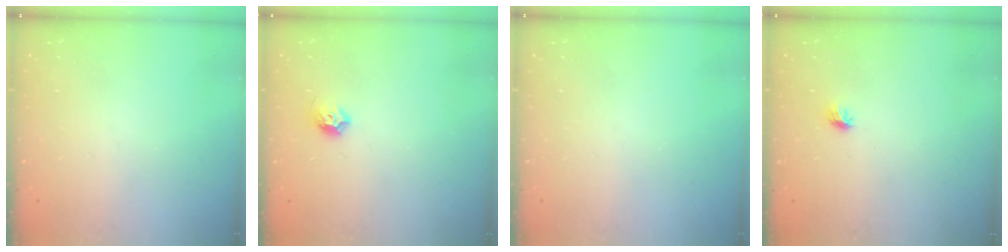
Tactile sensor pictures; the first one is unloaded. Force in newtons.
{"total": 5.7, "press": 5.6, "slide": 1.0}
{"total": 0.0}
{"total": 4.2, "press": 4.1, "slide": 1.0}